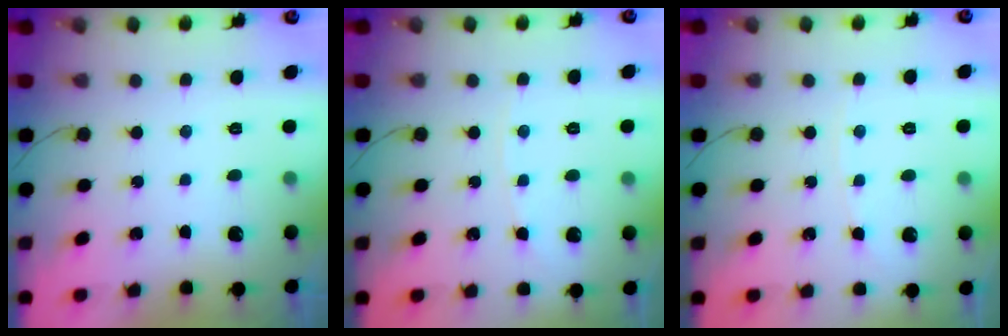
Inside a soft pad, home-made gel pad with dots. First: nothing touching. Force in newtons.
{"total": 2.6, "press": 2.6, "slide": 0.2}
{"total": 2.6, "press": 2.6, "slide": 0.2}